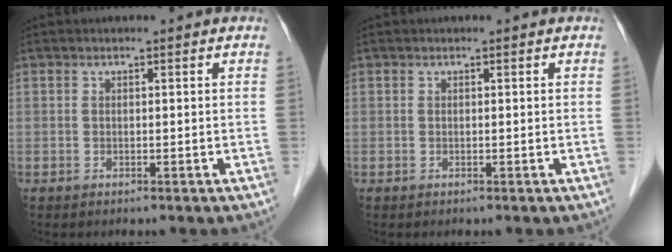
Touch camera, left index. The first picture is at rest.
{"total": 0.0}